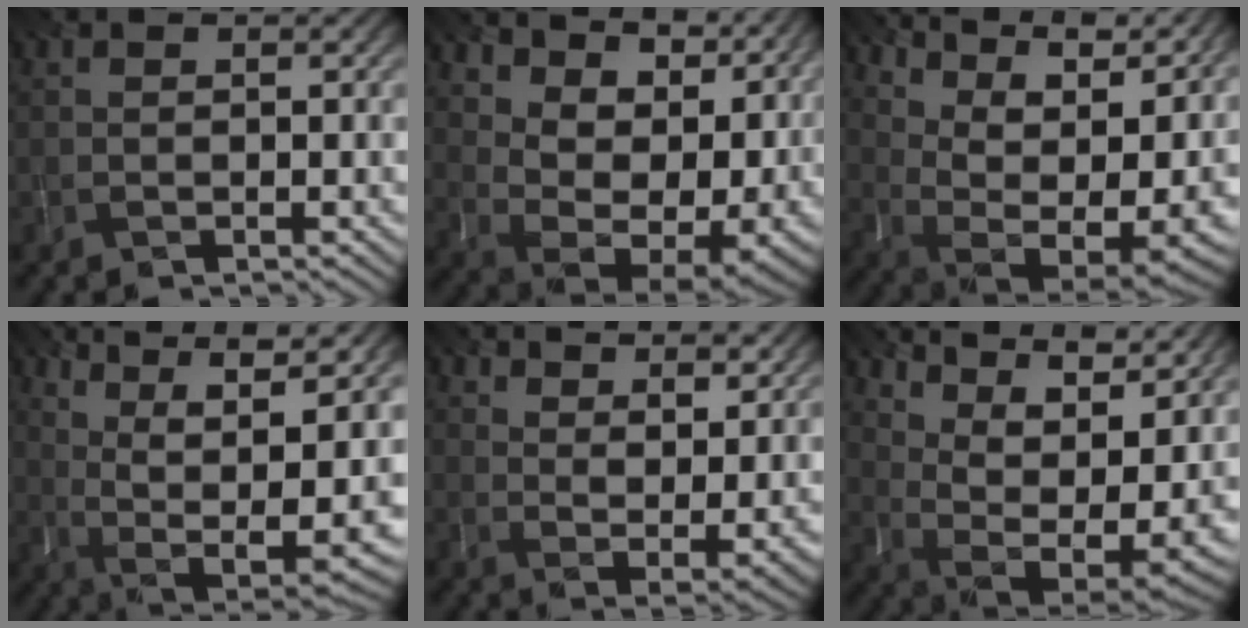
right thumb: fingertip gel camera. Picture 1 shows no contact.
{"total": 14.9, "force": [5.5, 7.8, 11.4], "torque": [-0.163, 0.016, 0.126]}
{"total": 15.6, "force": [7.1, 7.3, 11.8], "torque": [-0.122, 0.045, 0.138]}
{"total": 15.9, "force": [5.0, 7.2, 13.2], "torque": [-0.216, 0.024, 0.101]}
{"total": 11.7, "force": [8.6, 4.1, 6.9], "torque": [-0.121, -0.005, 0.121]}
{"total": 15.8, "force": [8.8, 7.0, 11.1], "torque": [-0.124, 0.051, 0.146]}